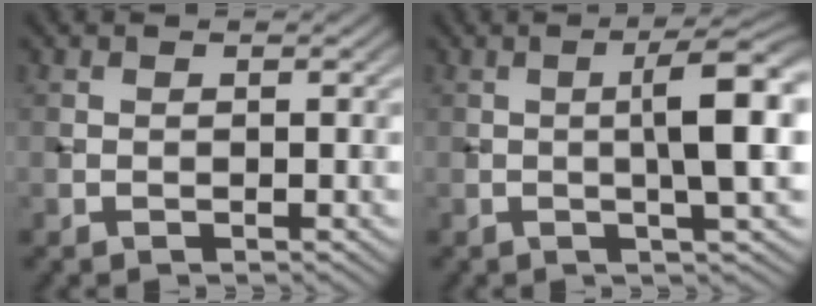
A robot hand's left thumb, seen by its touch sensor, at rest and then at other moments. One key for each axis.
{"total": 6.7, "fx": 0.3, "fy": 0.7, "fz": 6.6, "tx": -0.111, "ty": 0.014, "tz": 0.003}